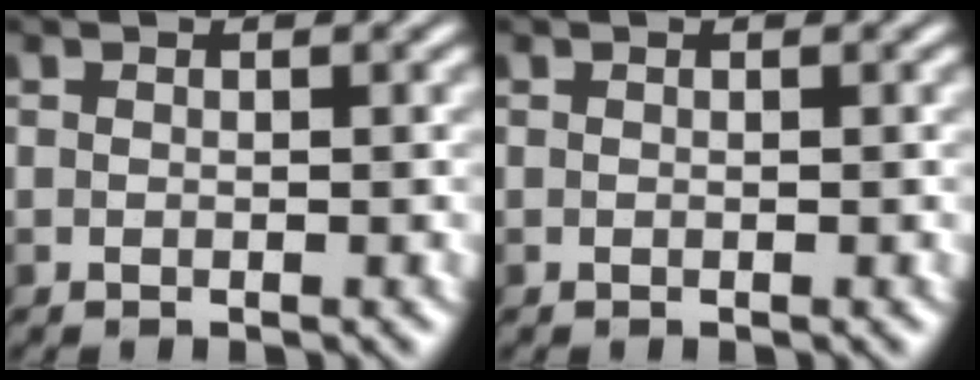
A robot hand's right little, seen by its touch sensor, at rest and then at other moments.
{"total": 0.0}